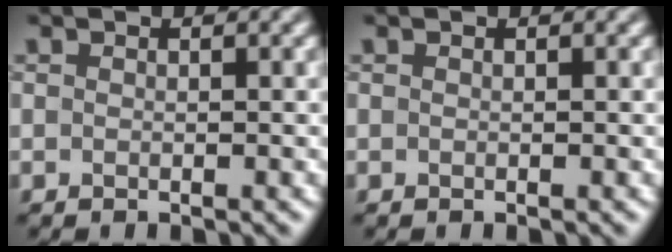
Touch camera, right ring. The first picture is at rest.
{"total": 0.0}